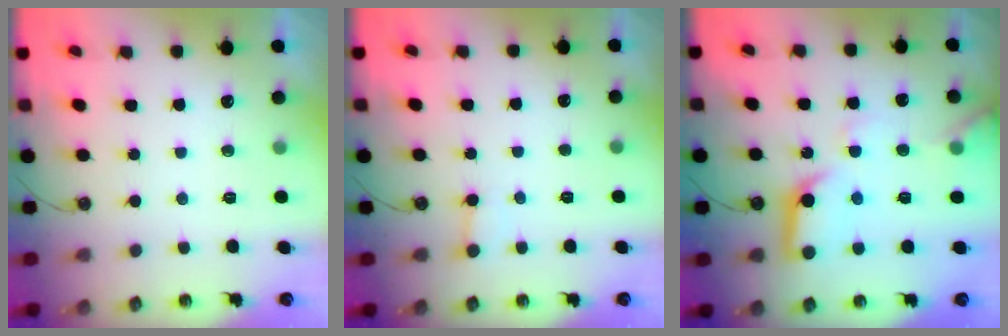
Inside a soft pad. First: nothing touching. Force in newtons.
{"total": 2.8, "press": 2.8, "slide": 0.4}
{"total": 13.4, "press": 13.3, "slide": 1.2}